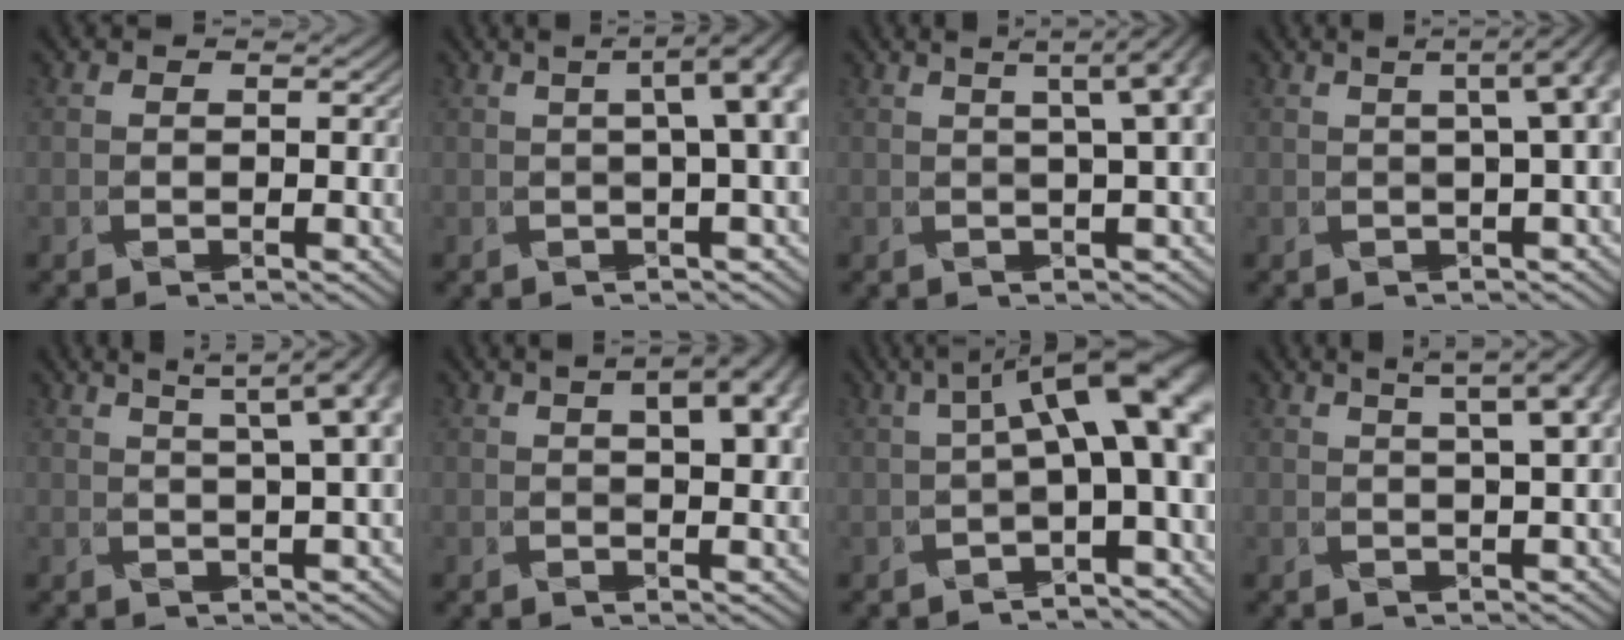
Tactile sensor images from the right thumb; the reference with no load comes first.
{"total": 6.1, "force": [1.0, 1.0, 5.9], "torque": [-0.101, 0.010, 0.021]}
{"total": 5.7, "force": [1.4, 0.7, 5.4], "torque": [-0.073, 0.016, 0.019]}
{"total": 5.5, "force": [0.7, 1.0, 5.4], "torque": [-0.084, 0.003, 0.013]}
{"total": 6.6, "force": [3.4, 0.5, 5.7], "torque": [-0.074, 0.027, 0.049]}
{"total": 7.9, "force": [3.0, 3.2, 6.6], "torque": [-0.102, 0.013, 0.051]}
{"total": 11.5, "force": [1.0, 3.5, 10.9], "torque": [-0.161, 0.011, 0.021]}
{"total": 6.6, "force": [3.3, 1.4, 5.5], "torque": [-0.072, 0.026, 0.046]}